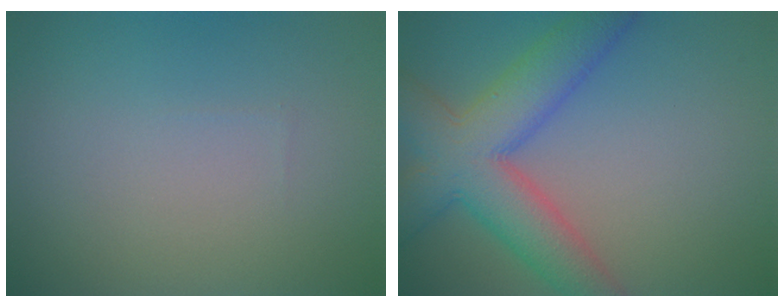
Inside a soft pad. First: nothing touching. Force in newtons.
{"total": 8.4, "press": 8.4, "slide": 0.3}